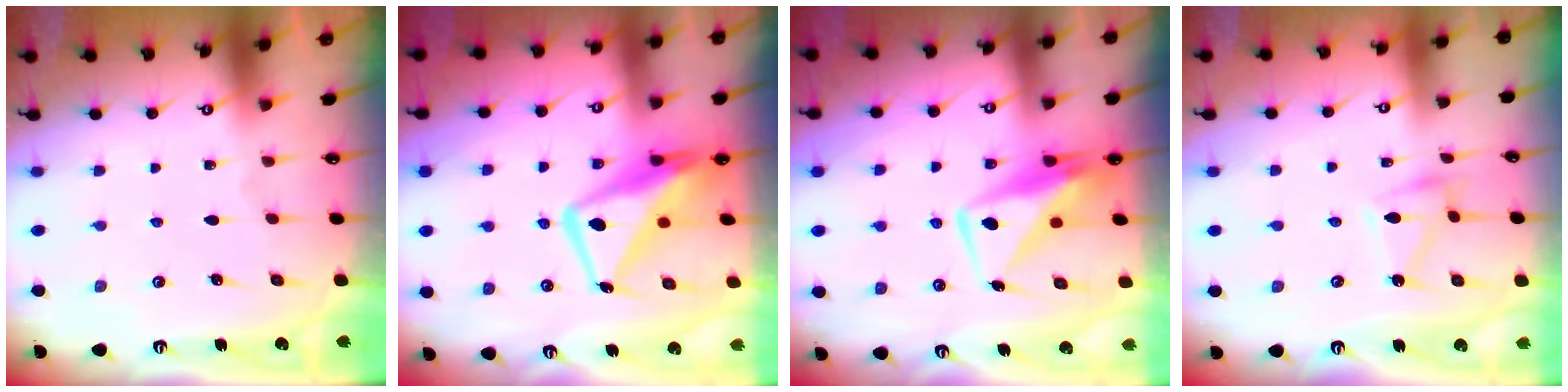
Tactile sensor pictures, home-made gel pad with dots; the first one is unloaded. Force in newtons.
{"total": 14.2, "press": 14.1, "slide": 1.5}
{"total": 8.0, "press": 7.9, "slide": 1.0}
{"total": 6.7, "press": 6.7, "slide": 0.3}